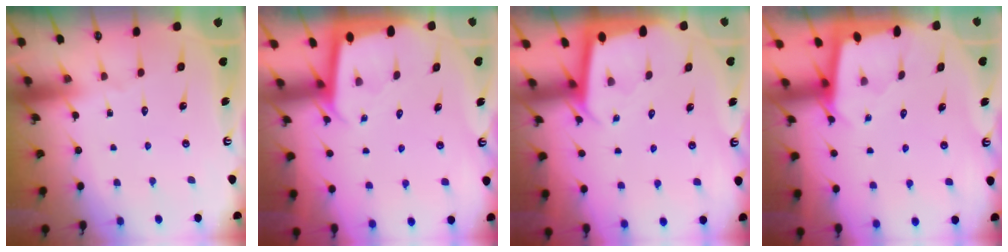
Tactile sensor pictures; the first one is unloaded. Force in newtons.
{"total": 1.9, "press": 1.9, "slide": 0.1}
{"total": 2.0, "press": 2.0, "slide": 0.1}
{"total": 1.7, "press": 1.6, "slide": 0.1}